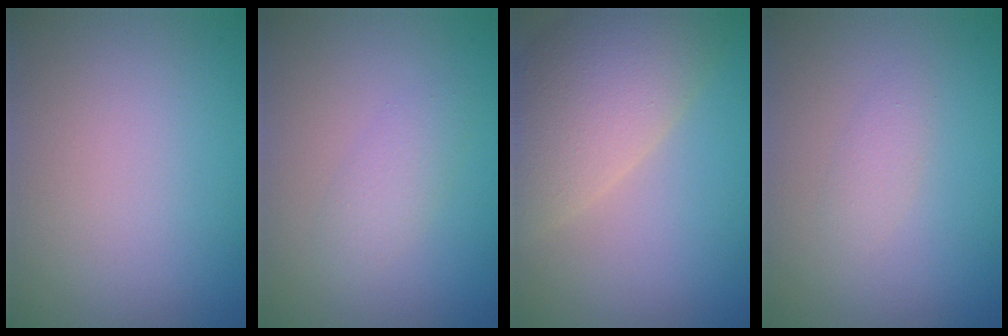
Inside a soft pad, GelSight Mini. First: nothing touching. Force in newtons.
{"total": 1.8, "press": 1.8, "slide": 0.1}
{"total": 8.1, "press": 8.0, "slide": 1.0}
{"total": 1.1, "press": 1.1, "slide": 0.0}